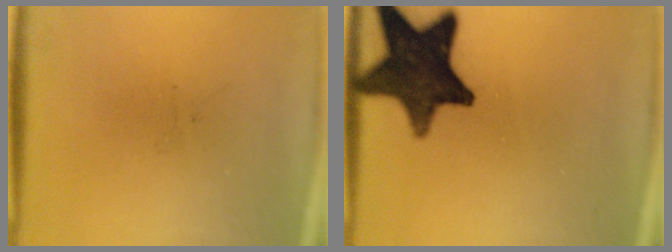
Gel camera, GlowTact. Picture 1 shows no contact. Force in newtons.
{"total": 15.4}